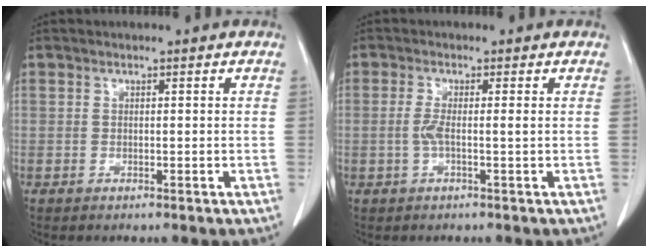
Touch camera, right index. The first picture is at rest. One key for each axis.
{"total": 2.4, "fx": -0.2, "fy": 0.1, "fz": 2.4, "tx": -0.049, "ty": 0.003, "tz": -0.004}